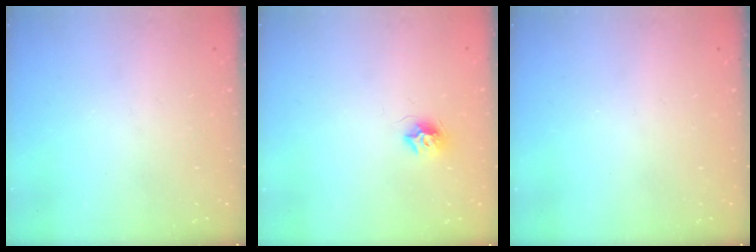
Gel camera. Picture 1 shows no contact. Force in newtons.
{"total": 7.4, "press": 7.4, "slide": 0.0}
{"total": 0.0}